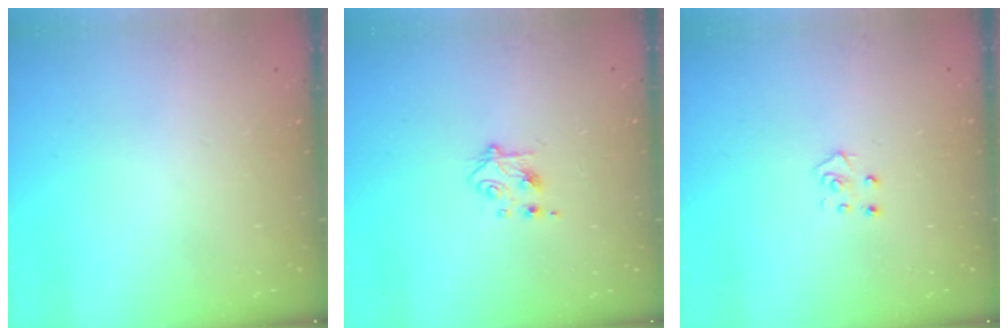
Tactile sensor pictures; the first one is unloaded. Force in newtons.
{"total": 4.9, "press": 4.9, "slide": 0.7}
{"total": 4.7, "press": 4.7, "slide": 0.4}